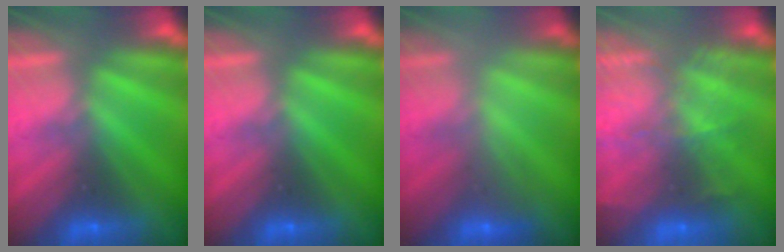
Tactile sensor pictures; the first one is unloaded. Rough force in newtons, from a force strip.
{"total": 0.0}
{"total": 2.1}
{"total": 7.6}